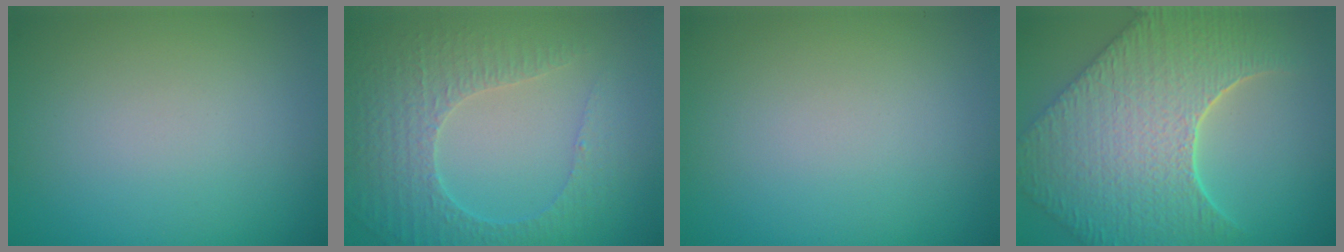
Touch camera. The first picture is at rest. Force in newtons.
{"total": 4.7, "press": 3.3, "slide": 3.3}
{"total": 0.0}
{"total": 9.8, "press": 7.2, "slide": 6.6}